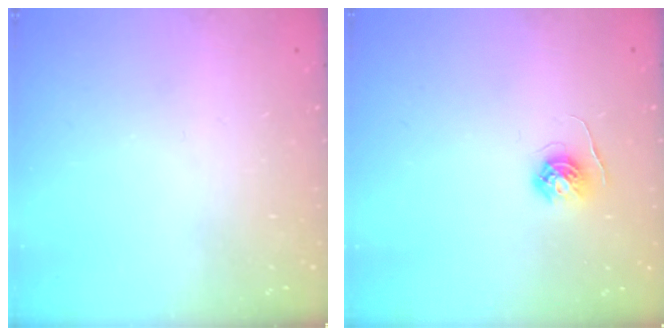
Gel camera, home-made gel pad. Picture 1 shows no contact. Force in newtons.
{"total": 4.8, "press": 4.7, "slide": 0.5}